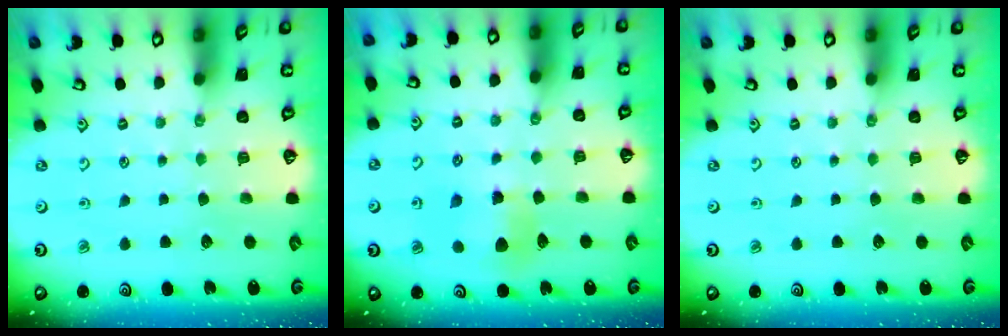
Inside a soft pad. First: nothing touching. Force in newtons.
{"total": 7.4, "press": 7.4, "slide": 0.4}
{"total": 0.0}